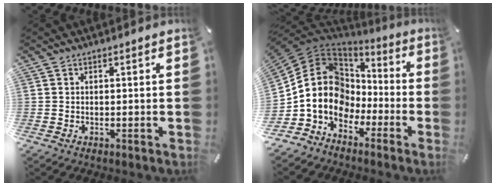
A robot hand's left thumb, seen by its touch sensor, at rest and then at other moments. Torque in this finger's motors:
{"motor_torque": [1.07, 3.94, 0.95, -0.22, 0.68]}